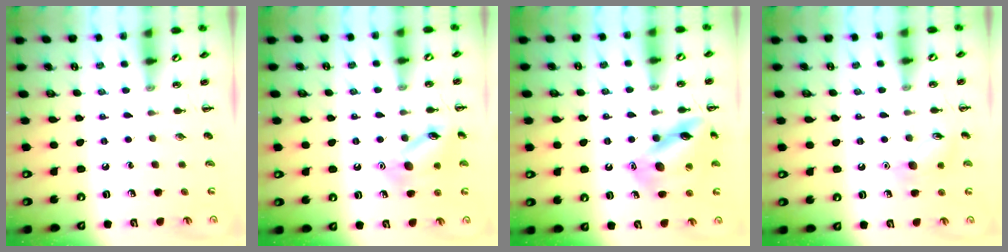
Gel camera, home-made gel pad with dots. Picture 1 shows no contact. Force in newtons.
{"total": 12.3, "press": 12.3, "slide": 0.9}
{"total": 14.0, "press": 13.9, "slide": 1.4}
{"total": 9.1, "press": 9.1, "slide": 0.7}